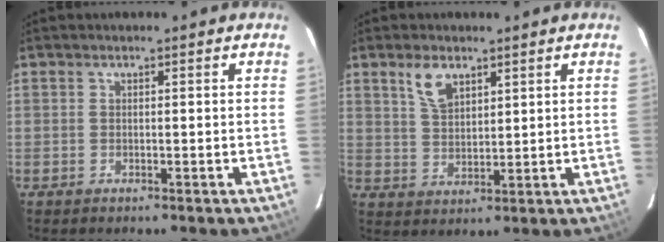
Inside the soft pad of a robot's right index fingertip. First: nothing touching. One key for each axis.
{"total": 5.6, "fx": 3.4, "fy": 2.9, "fz": 3.4, "tx": -0.064, "ty": 0.007, "tz": 0.068}